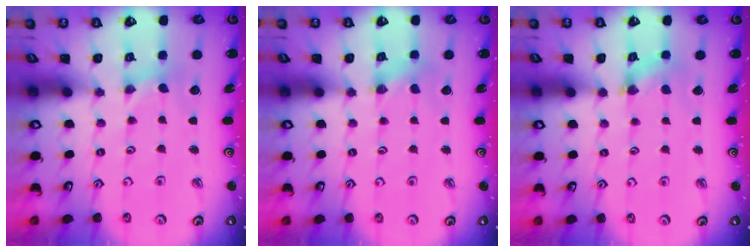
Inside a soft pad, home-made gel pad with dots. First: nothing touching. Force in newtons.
{"total": 1.7, "press": 1.7, "slide": 0.4}
{"total": 2.4, "press": 2.4, "slide": 0.2}